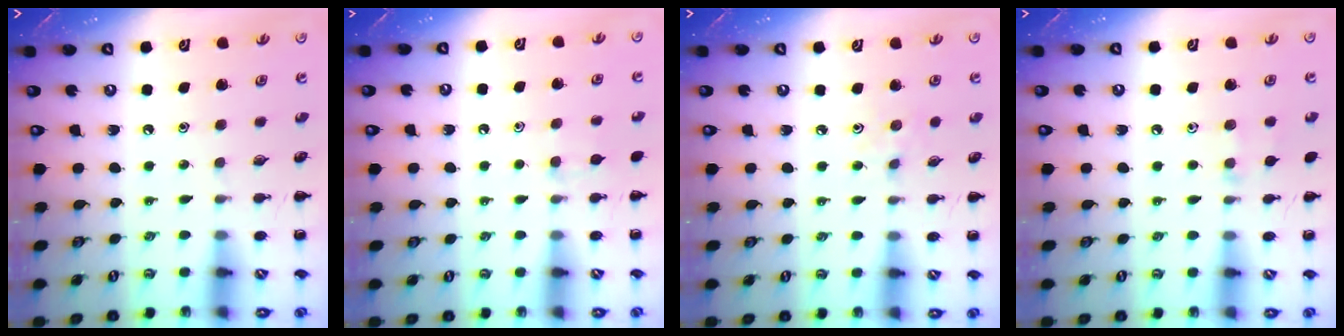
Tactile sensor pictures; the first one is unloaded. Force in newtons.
{"total": 4.4, "press": 4.1, "slide": 1.6}
{"total": 3.1, "press": 2.8, "slide": 1.2}
{"total": 5.9, "press": 5.6, "slide": 1.8}